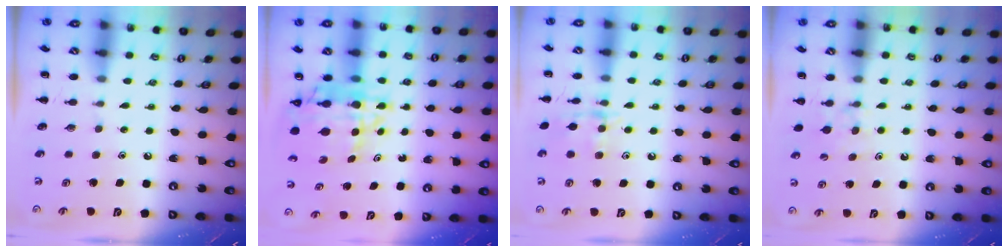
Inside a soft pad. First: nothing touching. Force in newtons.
{"total": 9.7, "press": 9.0, "slide": 3.4}
{"total": 11.0, "press": 11.0, "slide": 0.6}
{"total": 5.3, "press": 5.1, "slide": 1.6}